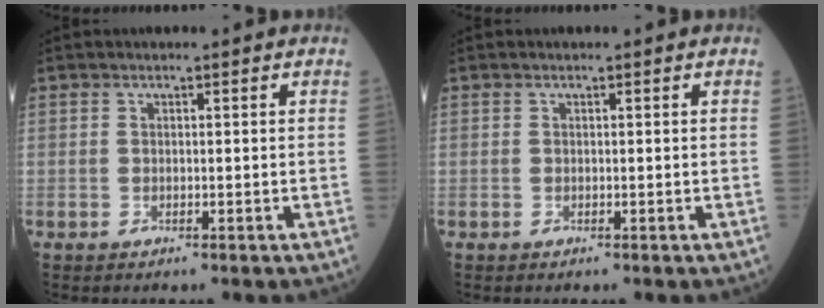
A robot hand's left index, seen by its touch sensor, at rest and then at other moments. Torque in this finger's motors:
{"motor_torque": [0.09, 0.09, 0.00, 0.00]}